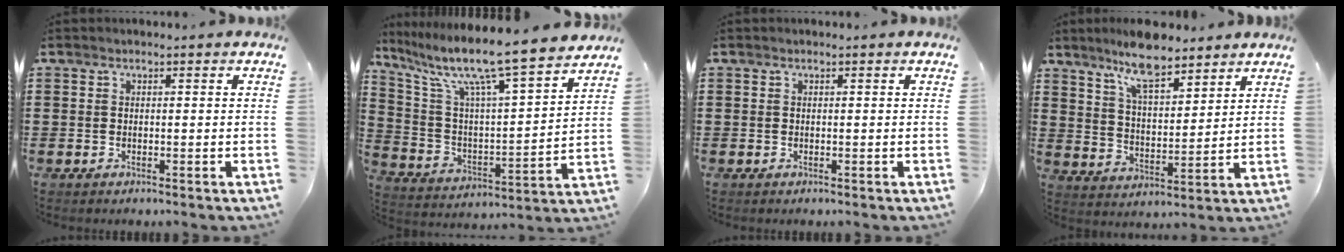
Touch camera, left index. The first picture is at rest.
{"total": 11.1, "force": [9.2, 0.2, 6.3], "torque": [-0.150, -0.072, 0.145]}
{"total": 0.0}
{"total": 9.0, "force": [7.3, 2.3, 4.9], "torque": [-0.107, -0.016, 0.132]}